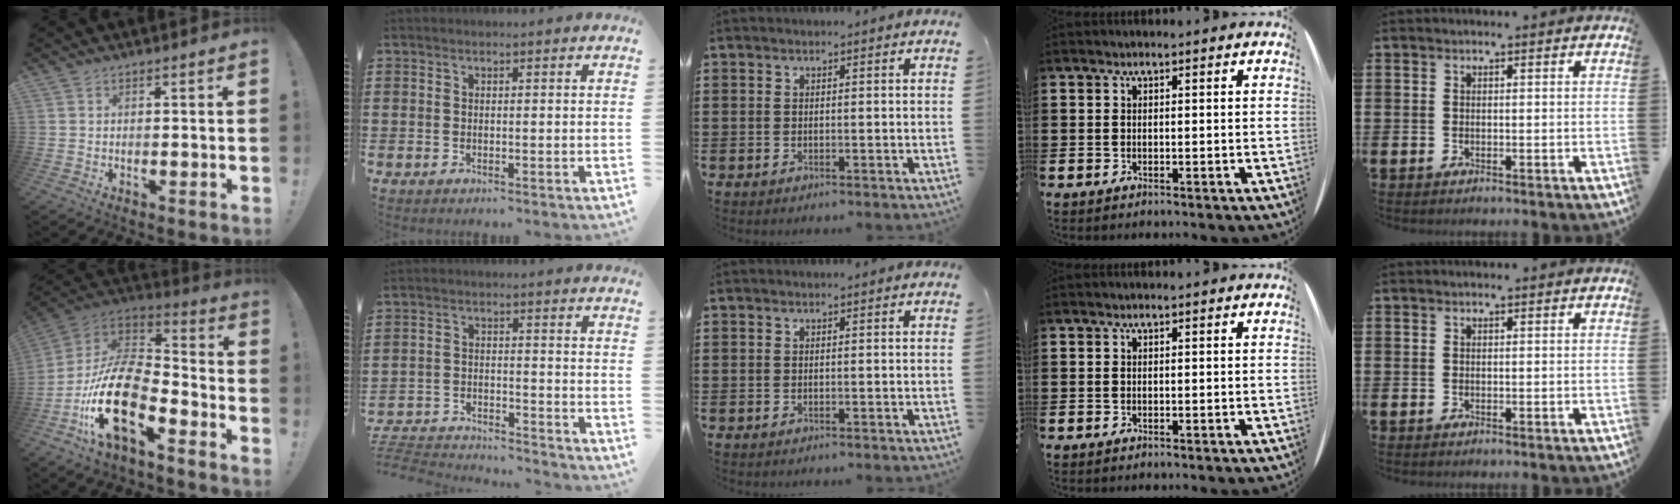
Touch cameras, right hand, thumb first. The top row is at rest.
{"thumb": {"total": 22.0, "force": [-9.2, 10.1, 17.2], "torque": [-0.363, 0.033, -0.160]}, "index": {"total": 4.1, "force": [-4.1, 0.3, 0.4], "torque": [-0.027, -0.005, -0.091]}}